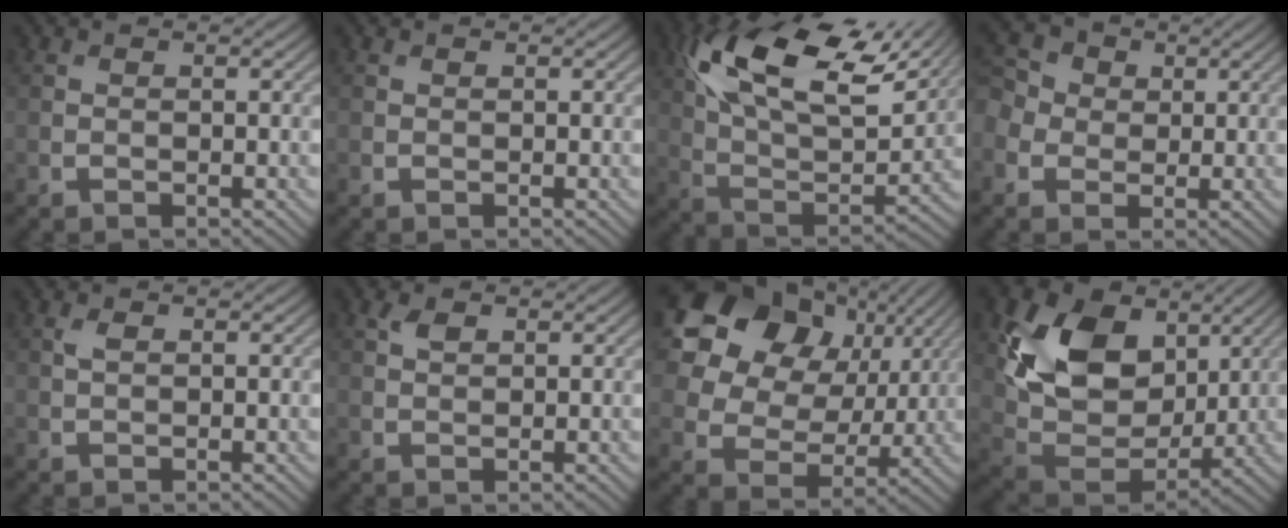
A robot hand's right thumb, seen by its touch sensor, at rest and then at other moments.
{"total": 0.0}
{"total": 18.2, "force": [9.6, 8.2, 13.1], "torque": [-0.260, 0.009, 0.157]}
{"total": 5.4, "force": [0.5, 4.7, 2.6], "torque": [-0.089, 0.011, 0.005]}
{"total": 1.1, "force": [0.4, 0.5, 0.9], "torque": [-0.024, 0.002, 0.008]}
{"total": 1.6, "force": [0.9, 0.8, 1.0], "torque": [-0.023, 0.007, 0.018]}
{"total": 19.9, "force": [9.2, 14.7, 9.7], "torque": [-0.276, 0.081, 0.184]}
{"total": 14.2, "force": [5.3, 9.8, 8.8], "torque": [-0.184, 0.002, 0.097]}